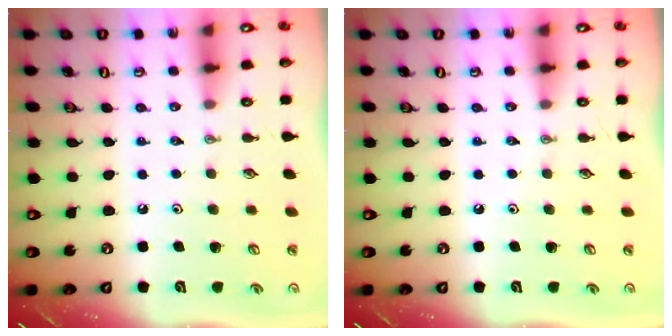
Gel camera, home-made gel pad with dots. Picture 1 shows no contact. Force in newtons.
{"total": 0.0}